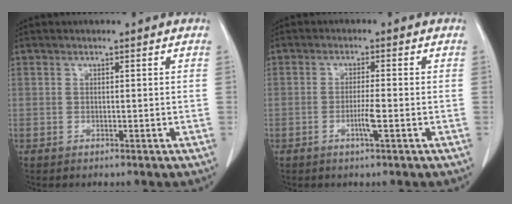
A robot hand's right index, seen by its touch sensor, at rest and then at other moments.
{"total": 1.9, "force": [-0.8, -0.3, 1.7], "torque": [-0.033, -0.002, -0.015]}